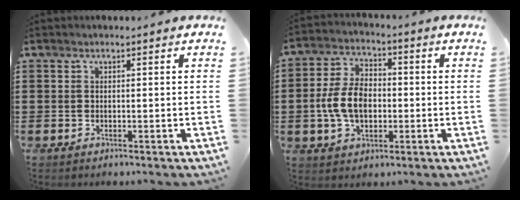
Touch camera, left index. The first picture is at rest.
{"total": 8.3, "force": [-1.1, 5.2, 6.4], "torque": [-0.151, 0.006, -0.028]}